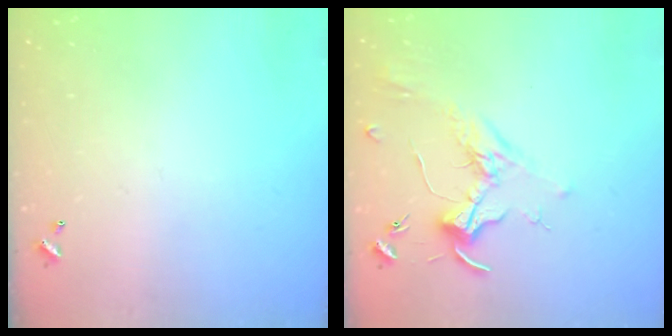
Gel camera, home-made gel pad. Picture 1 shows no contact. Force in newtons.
{"total": 1.7, "press": 1.6, "slide": 0.7}